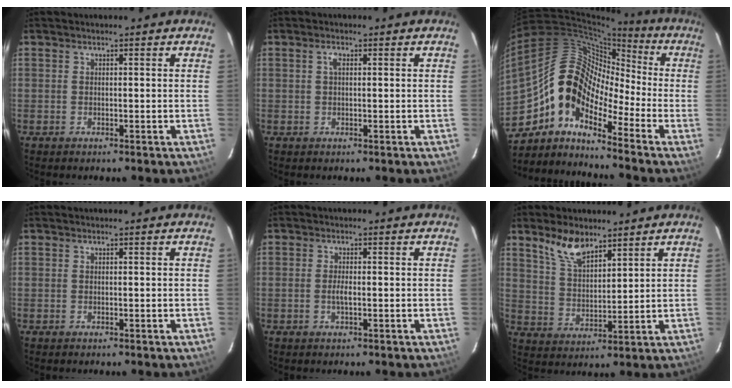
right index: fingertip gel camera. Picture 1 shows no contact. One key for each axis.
{"total": 1.0, "fx": 0.1, "fy": 0.4, "fz": 0.9, "tx": -0.018, "ty": 0.006, "tz": 0.000}
{"total": 12.1, "fx": -6.3, "fy": 6.9, "fz": 7.7, "tx": -0.120, "ty": 0.022, "tz": -0.139}
{"total": 0.0}
{"total": 1.8, "fx": -0.4, "fy": 0.5, "fz": 1.7, "tx": -0.034, "ty": 0.000, "tz": -0.008}
{"total": 8.0, "fx": 6.0, "fy": 3.2, "fz": 4.3, "tx": -0.078, "ty": 0.009, "tz": 0.122}